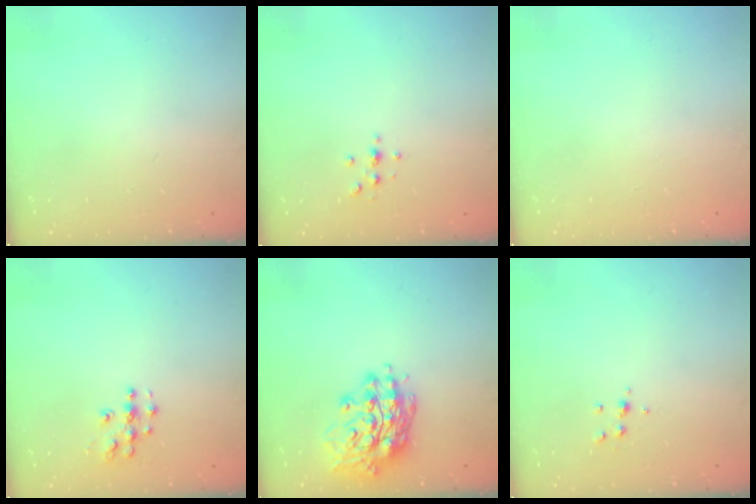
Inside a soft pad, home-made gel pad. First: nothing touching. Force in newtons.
{"total": 2.3, "press": 2.3, "slide": 0.2}
{"total": 0.0}
{"total": 6.1, "press": 6.1, "slide": 0.3}
{"total": 15.6, "press": 15.3, "slide": 3.5}
{"total": 5.3, "press": 5.3, "slide": 0.5}